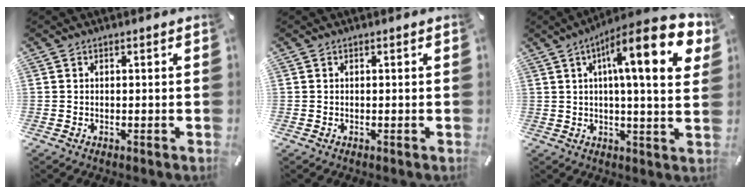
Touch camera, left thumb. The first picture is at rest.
{"total": 0.0}
{"total": 20.2, "force": [7.7, 4.5, 18.1], "torque": [-0.270, -0.036, 0.102]}